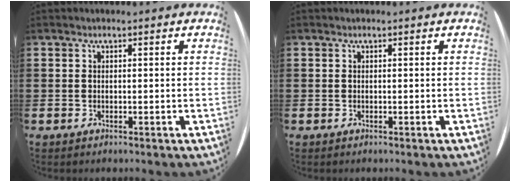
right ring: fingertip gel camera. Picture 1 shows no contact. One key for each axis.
{"total": 0.0}